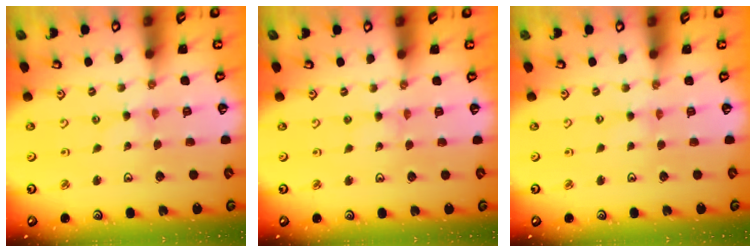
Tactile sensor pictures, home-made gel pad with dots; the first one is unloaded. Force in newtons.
{"total": 1.9, "press": 1.9, "slide": 0.2}
{"total": 1.2, "press": 1.2, "slide": 0.3}